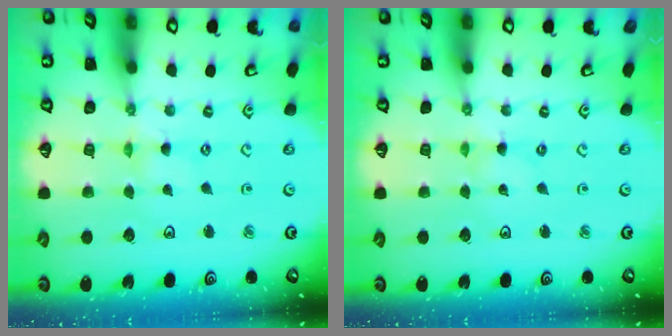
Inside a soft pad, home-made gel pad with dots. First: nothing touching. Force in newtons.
{"total": 0.0}